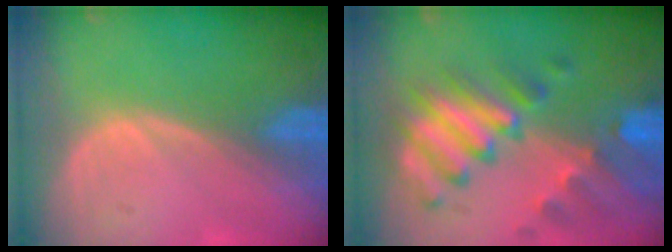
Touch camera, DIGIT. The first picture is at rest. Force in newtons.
{"total": 10.0, "press": 8.8, "slide": 4.7}